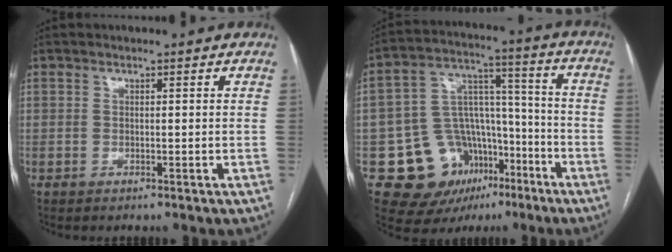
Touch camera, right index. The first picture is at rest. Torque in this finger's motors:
{"motor_torque": [0.72, -0.44, -0.08, -0.09]}